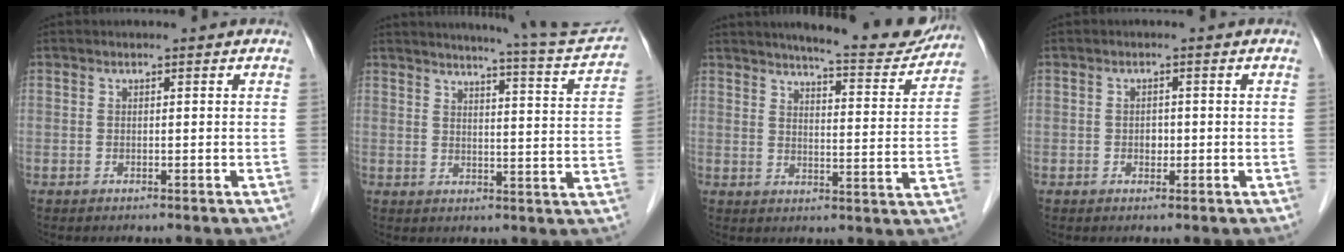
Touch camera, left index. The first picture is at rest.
{"total": 13.4, "force": [12.8, -1.3, 3.8], "torque": [-0.059, -0.054, 0.151]}
{"total": 13.9, "force": [12.9, 1.4, 5.0], "torque": [-0.065, -0.028, 0.156]}
{"total": 1.3, "force": [-0.3, 1.0, 0.8], "torque": [-0.013, 0.001, -0.004]}